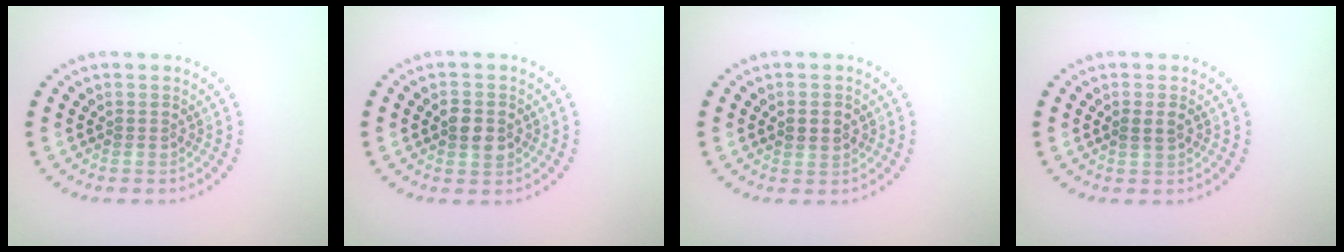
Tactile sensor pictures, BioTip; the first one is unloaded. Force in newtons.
{"total": 2.4, "press": 2.4, "slide": 0.1}
{"total": 1.6, "press": 1.6, "slide": 0.3}
{"total": 1.2, "press": 1.2, "slide": 0.4}